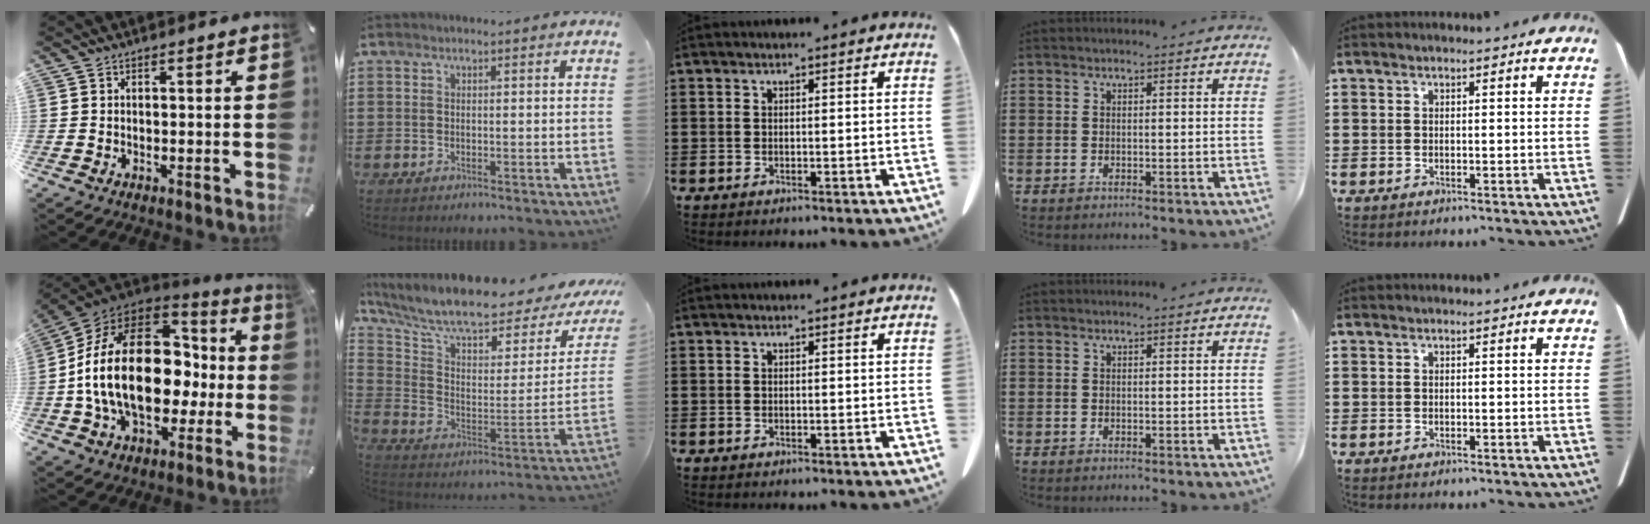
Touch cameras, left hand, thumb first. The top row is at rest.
{"thumb": {"total": 26.0, "force": [-0.3, 16.8, 19.8], "torque": [-0.394, 0.011, 0.002]}, "index": {"total": 9.2, "force": [7.2, 1.6, 5.5], "torque": [-0.137, -0.046, 0.123]}}